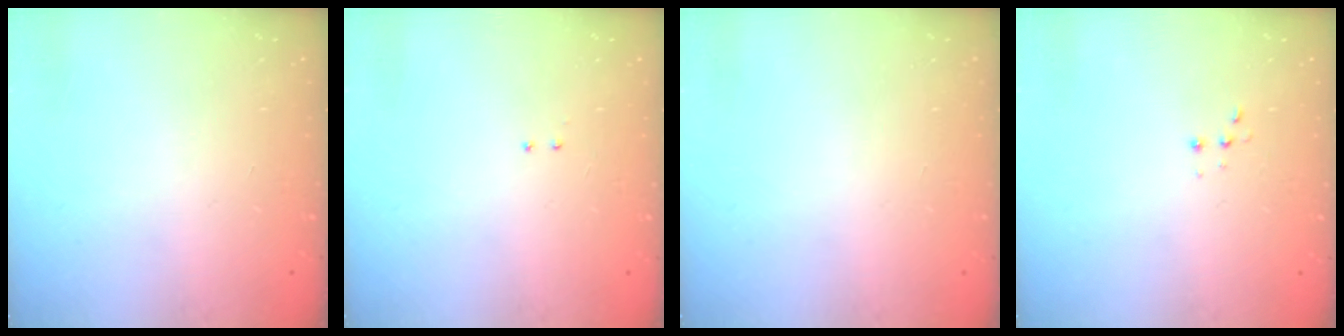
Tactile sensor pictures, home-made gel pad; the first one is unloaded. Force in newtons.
{"total": 2.0, "press": 2.0, "slide": 0.4}
{"total": 0.0}
{"total": 2.7, "press": 2.7, "slide": 0.5}